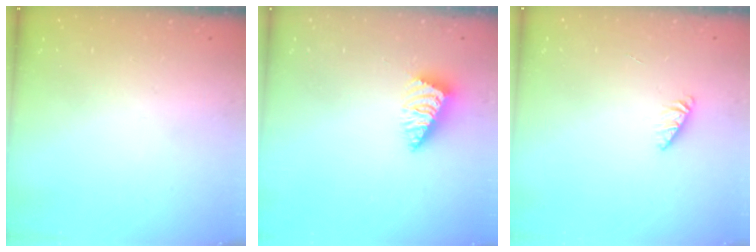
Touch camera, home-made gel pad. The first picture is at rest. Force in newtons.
{"total": 2.4, "press": 2.4, "slide": 0.4}
{"total": 1.8, "press": 1.8, "slide": 0.2}